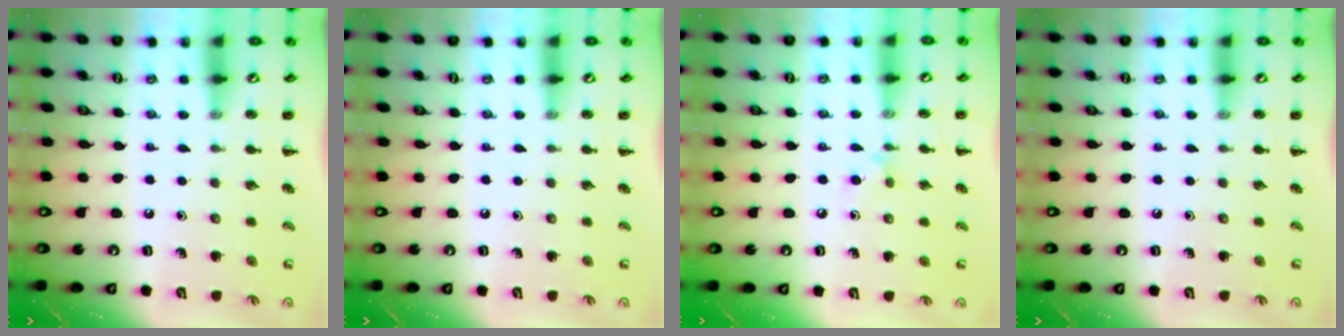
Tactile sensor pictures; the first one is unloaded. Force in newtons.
{"total": 0.0}
{"total": 4.4, "press": 4.0, "slide": 1.8}
{"total": 0.0}